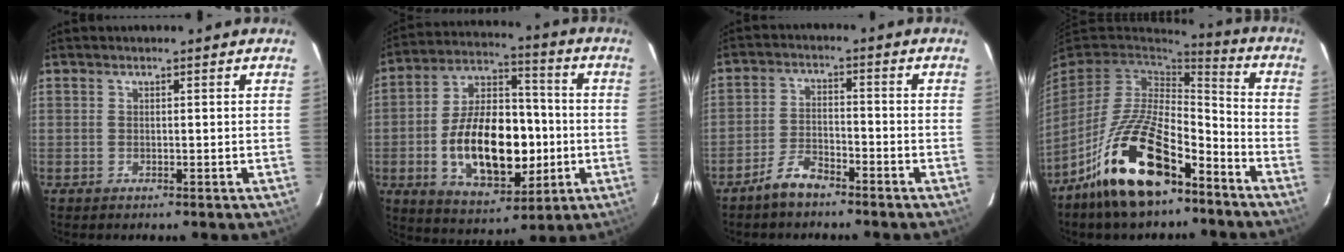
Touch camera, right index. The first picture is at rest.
{"total": 19.7, "force": [-3.4, 11.1, 15.9], "torque": [-0.296, 0.019, -0.040]}
{"total": 5.3, "force": [-4.4, 1.8, 2.4], "torque": [-0.062, 0.008, -0.083]}
{"total": 19.7, "force": [-12.1, 8.2, 13.2], "torque": [-0.261, -0.004, -0.216]}